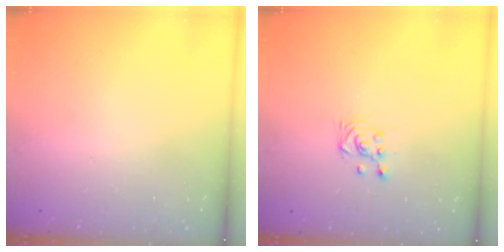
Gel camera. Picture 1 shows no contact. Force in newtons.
{"total": 3.5, "press": 3.4, "slide": 0.8}